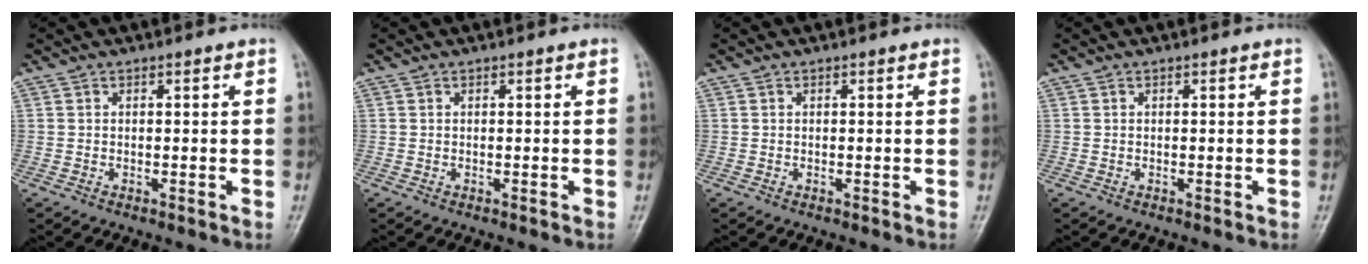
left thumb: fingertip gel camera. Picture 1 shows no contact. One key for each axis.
{"total": 0.0}
{"total": 0.0}
{"total": 0.0}